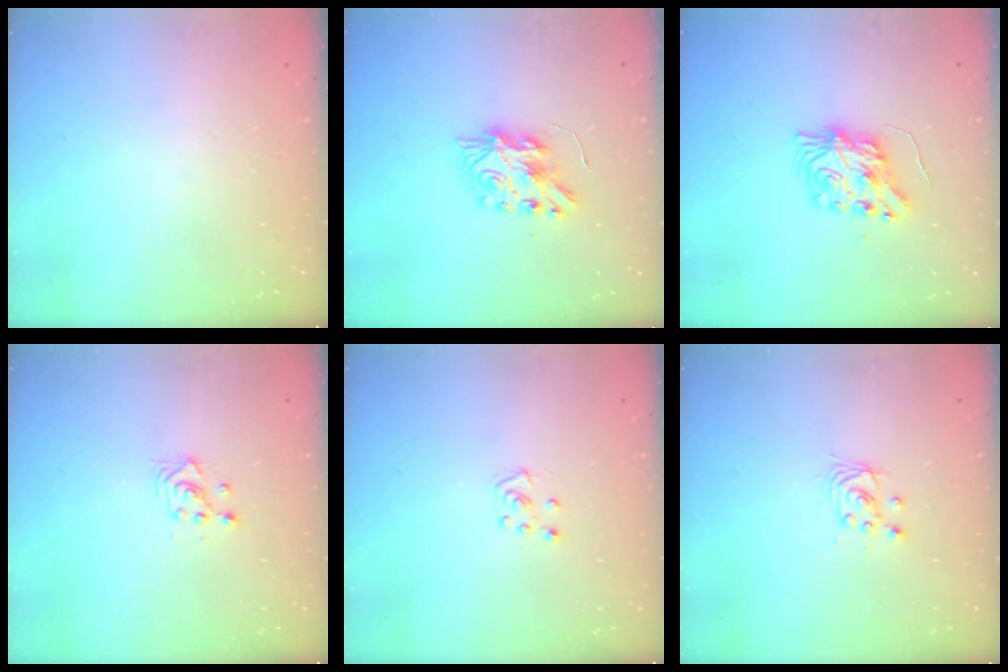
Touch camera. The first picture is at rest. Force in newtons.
{"total": 8.4, "press": 8.4, "slide": 0.7}
{"total": 8.7, "press": 8.6, "slide": 0.4}
{"total": 2.3, "press": 2.3, "slide": 0.2}
{"total": 4.8, "press": 4.8, "slide": 0.4}
{"total": 2.9, "press": 2.9, "slide": 0.2}